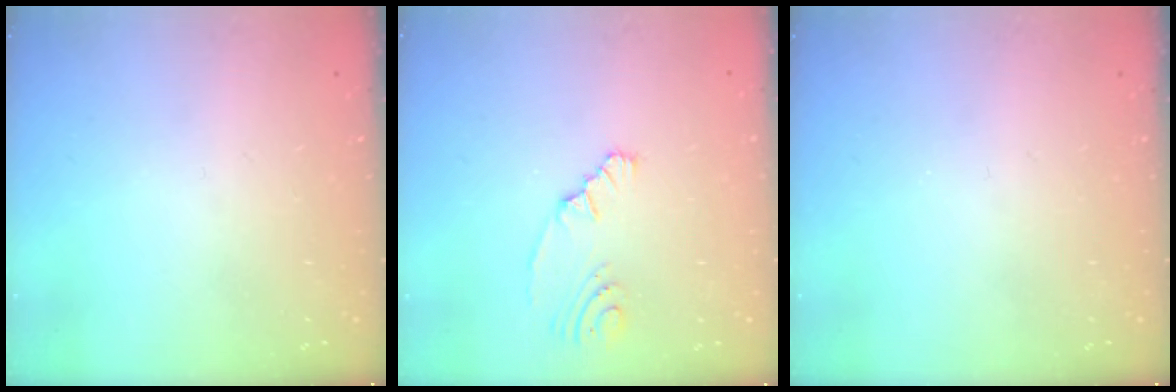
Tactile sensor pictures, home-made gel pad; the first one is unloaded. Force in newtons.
{"total": 4.9, "press": 1.9, "slide": 4.5}
{"total": 0.0}